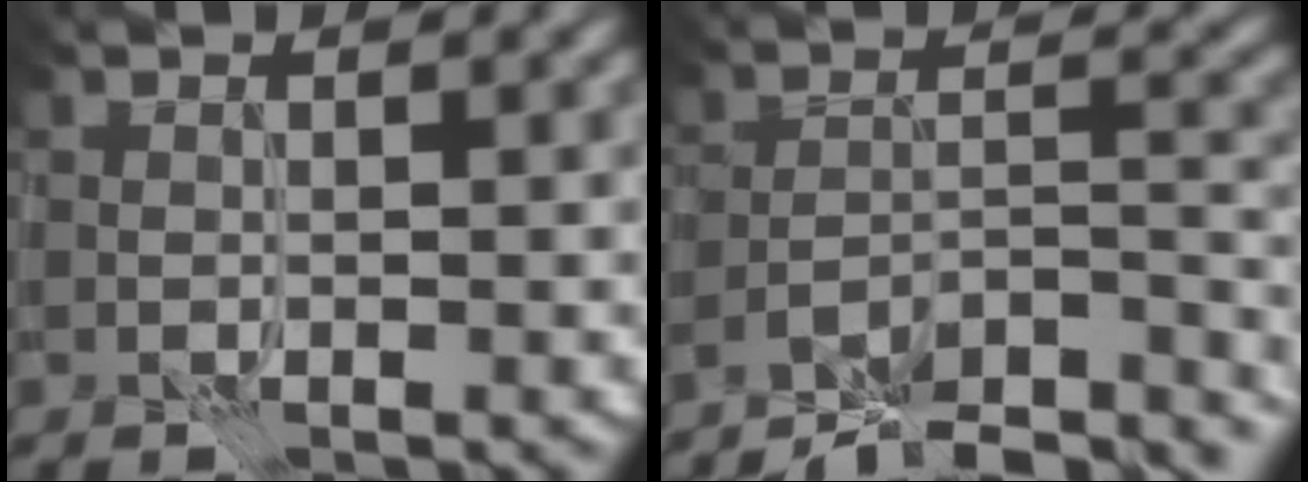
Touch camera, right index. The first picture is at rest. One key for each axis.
{"total": 11.2, "fx": -10.1, "fy": 2.8, "fz": 4.1, "tx": -0.050, "ty": 0.012, "tz": -0.139}